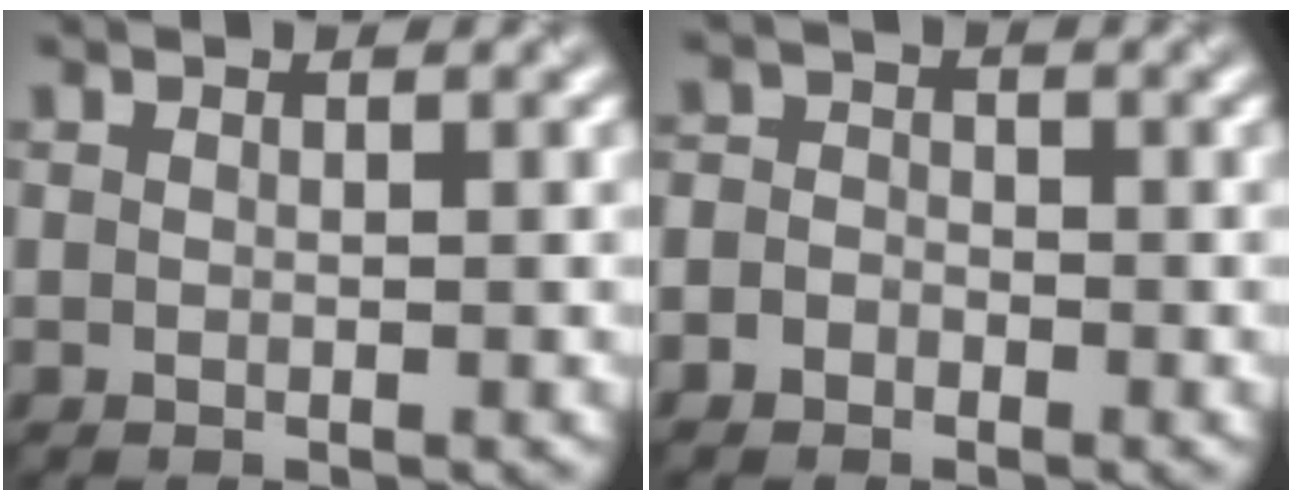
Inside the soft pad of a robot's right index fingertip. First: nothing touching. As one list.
[{"total": 2.2, "force": [-1.1, 1.8, 0.6], "torque": [0.011, 0.007, -0.027]}]